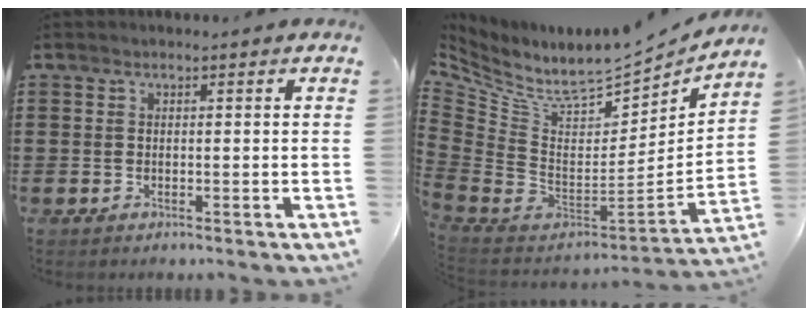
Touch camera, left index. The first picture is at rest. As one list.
[{"total": 7.4, "force": [5.7, 2.7, 3.9], "torque": [-0.115, -0.066, 0.096]}]